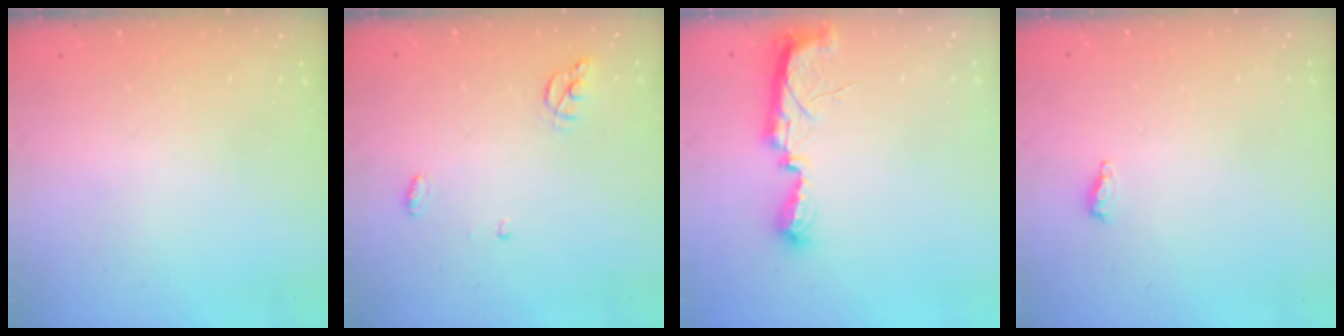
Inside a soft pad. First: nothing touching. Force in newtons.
{"total": 5.2, "press": 5.2, "slide": 0.2}
{"total": 7.5, "press": 7.5, "slide": 0.5}
{"total": 4.6, "press": 4.4, "slide": 1.1}